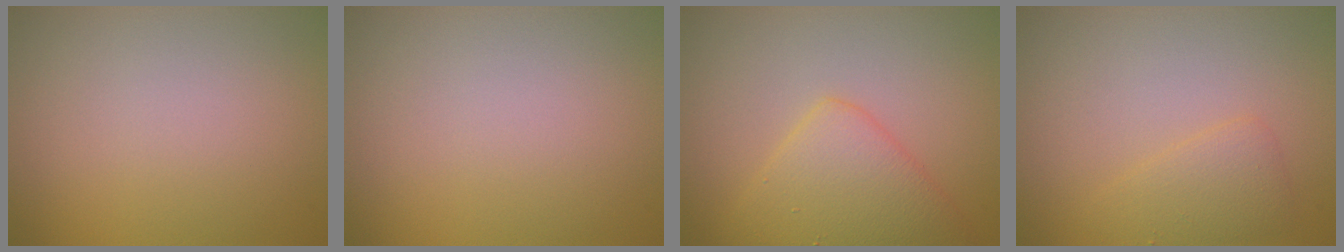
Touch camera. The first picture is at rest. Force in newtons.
{"total": 0.0}
{"total": 4.6, "press": 4.6, "slide": 0.2}
{"total": 1.9, "press": 1.9, "slide": 0.0}